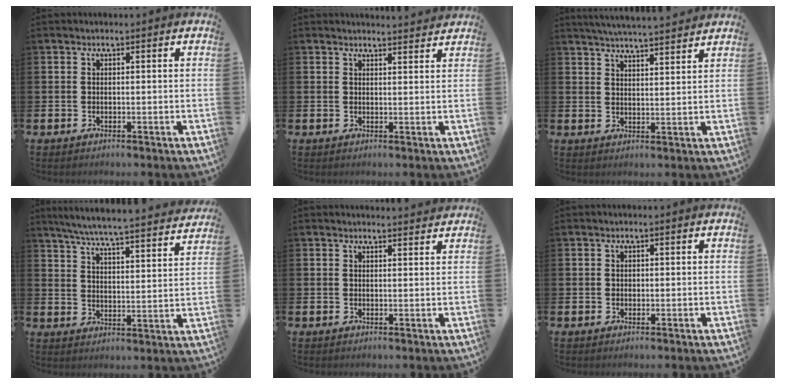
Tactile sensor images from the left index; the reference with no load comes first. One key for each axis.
{"total": 2.2, "fx": 2.2, "fy": 0.0, "fz": -0.1, "tx": 0.007, "ty": -0.017, "tz": 0.037}
{"total": 4.9, "fx": 4.8, "fy": -0.3, "fz": 0.7, "tx": -0.023, "ty": -0.026, "tz": 0.086}
{"total": 6.7, "fx": 6.3, "fy": 0.0, "fz": 2.2, "tx": -0.065, "ty": -0.048, "tz": 0.108}
{"total": 1.6, "fx": 1.6, "fy": 0.0, "fz": 0.0, "tx": 0.007, "ty": -0.010, "tz": 0.027}
{"total": 0.6, "fx": 0.1, "fy": 0.6, "fz": 0.2, "tx": -0.003, "ty": 0.005, "tz": 0.001}